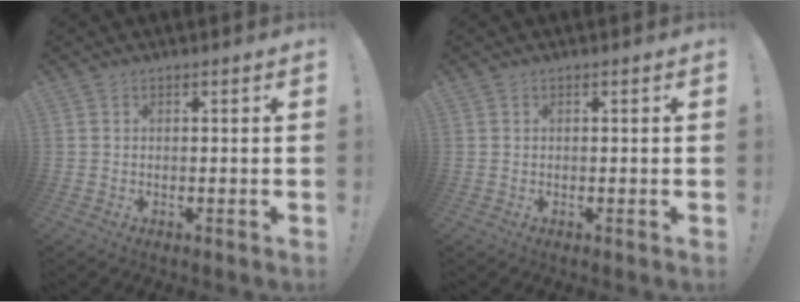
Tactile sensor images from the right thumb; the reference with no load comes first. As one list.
[{"total": 0.0}]